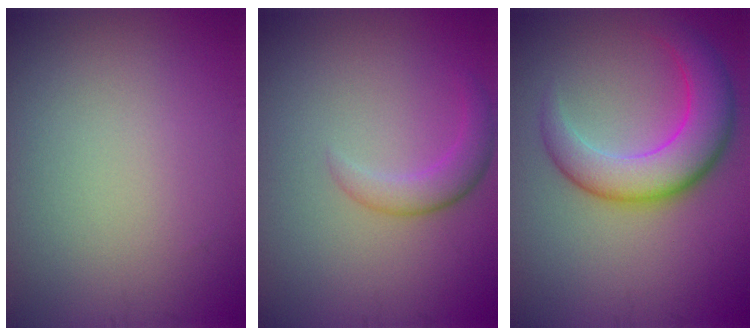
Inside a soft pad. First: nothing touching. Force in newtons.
{"total": 2.4, "press": 2.4, "slide": 0.1}
{"total": 6.6, "press": 6.6, "slide": 0.3}